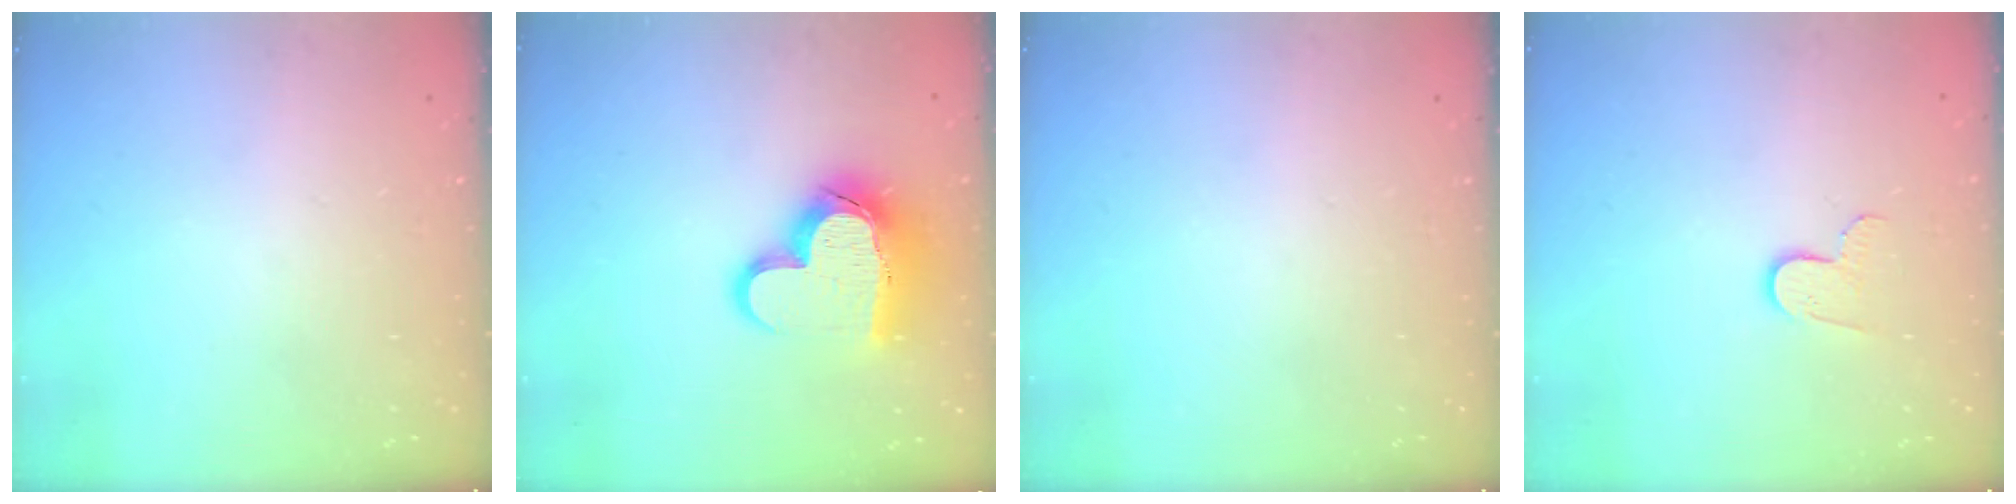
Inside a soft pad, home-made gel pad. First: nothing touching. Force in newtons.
{"total": 15.9, "press": 15.8, "slide": 1.5}
{"total": 0.0}
{"total": 5.9, "press": 5.9, "slide": 0.6}